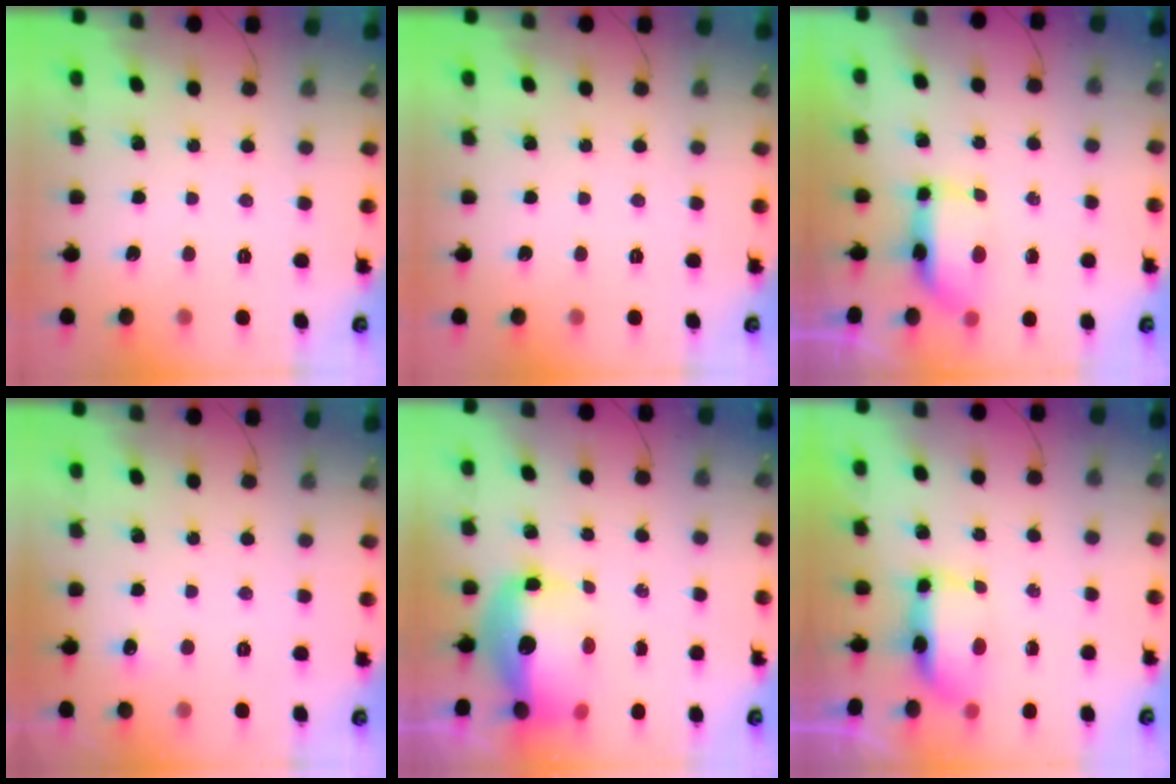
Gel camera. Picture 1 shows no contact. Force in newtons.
{"total": 0.0}
{"total": 7.5, "press": 7.2, "slide": 2.1}
{"total": 3.4, "press": 3.3, "slide": 1.0}
{"total": 14.7, "press": 14.3, "slide": 3.2}
{"total": 8.1, "press": 7.5, "slide": 3.2}